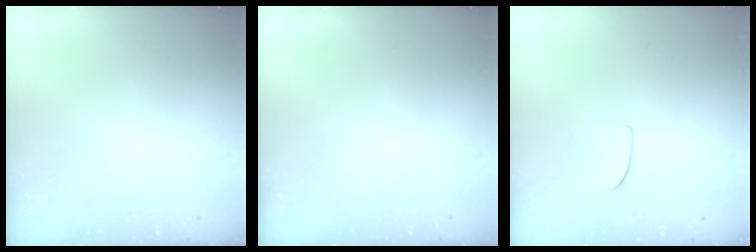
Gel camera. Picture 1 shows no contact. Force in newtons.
{"total": 0.0}
{"total": 6.5, "press": 6.5, "slide": 0.5}